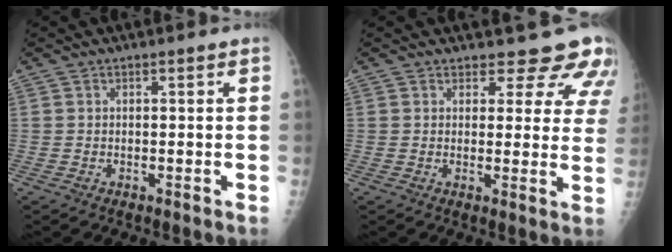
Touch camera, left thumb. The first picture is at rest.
{"total": 10.1, "force": [9.0, 4.2, 1.8], "torque": [0.029, -0.053, 0.079]}